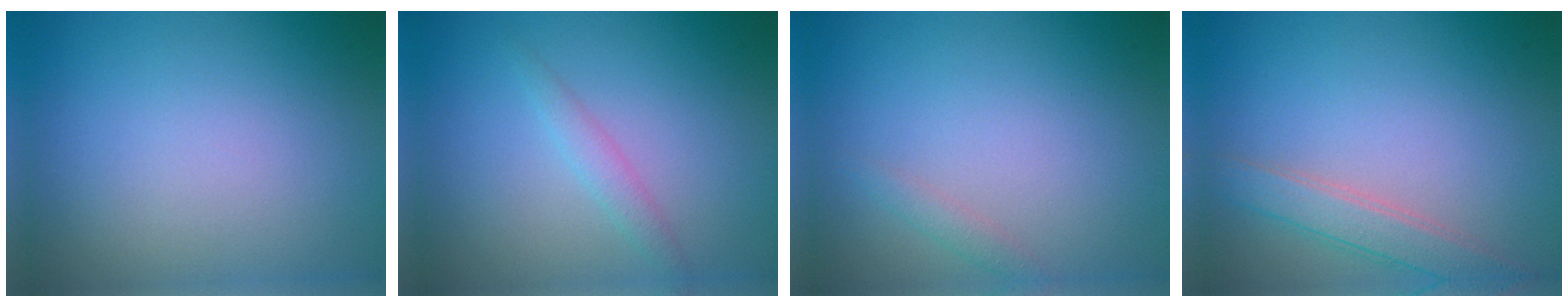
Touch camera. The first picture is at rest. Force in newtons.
{"total": 1.4, "press": 1.4, "slide": 0.0}
{"total": 1.0, "press": 1.0, "slide": 0.0}
{"total": 2.7, "press": 2.7, "slide": 0.1}